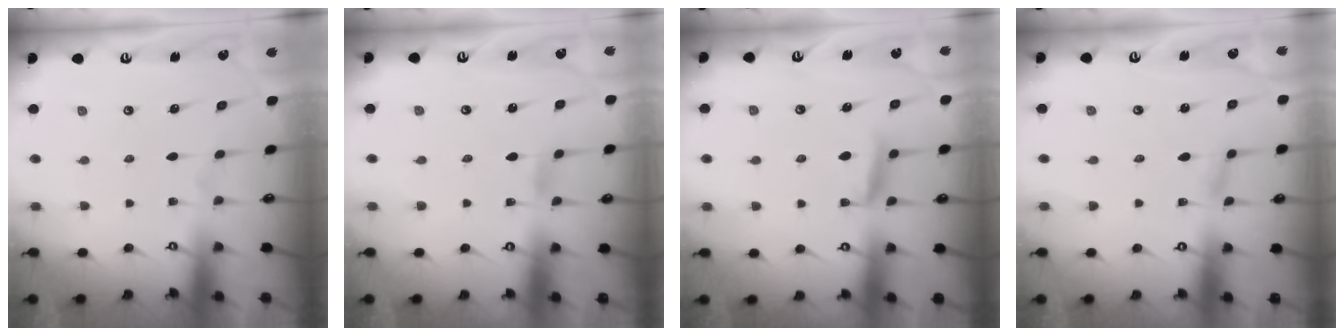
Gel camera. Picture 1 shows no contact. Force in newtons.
{"total": 2.8, "press": 2.8, "slide": 0.2}
{"total": 7.1, "press": 7.1, "slide": 0.9}
{"total": 2.1, "press": 2.0, "slide": 0.2}